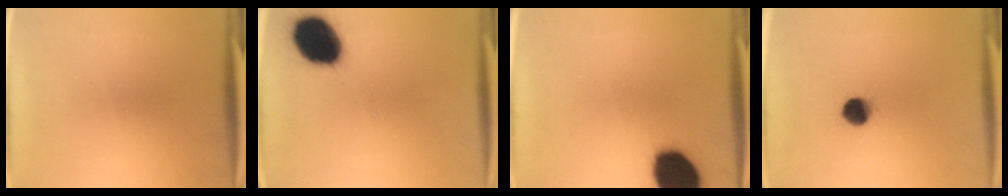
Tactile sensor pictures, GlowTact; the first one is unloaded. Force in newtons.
{"total": 16.8}
{"total": 16.9}
{"total": 6.2}